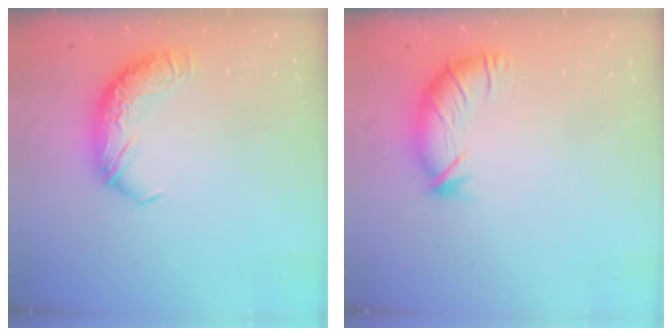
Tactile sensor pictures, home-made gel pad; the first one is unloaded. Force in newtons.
{"total": 2.9, "press": 2.0, "slide": 2.2}